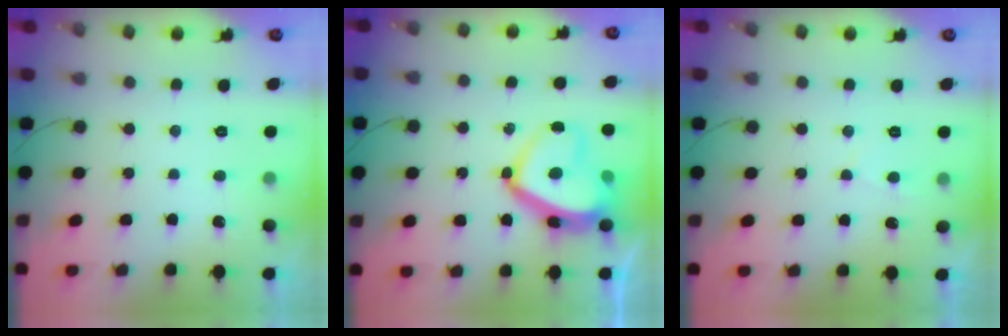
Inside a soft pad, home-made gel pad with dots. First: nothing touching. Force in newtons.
{"total": 14.1, "press": 14.1, "slide": 0.8}
{"total": 2.7, "press": 2.6, "slide": 0.5}